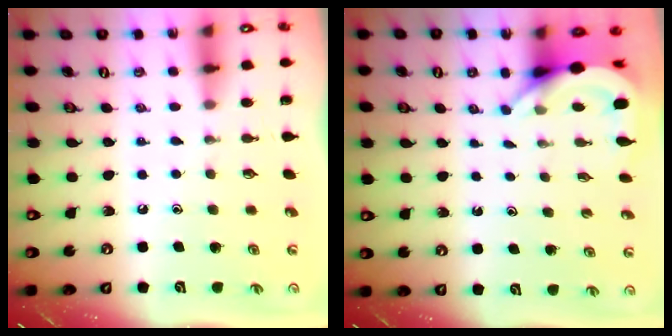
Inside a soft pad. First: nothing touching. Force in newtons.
{"total": 4.4, "press": 4.4, "slide": 0.2}